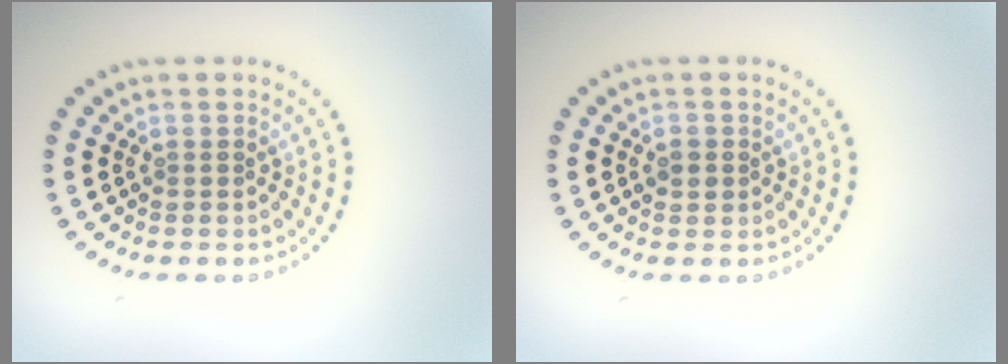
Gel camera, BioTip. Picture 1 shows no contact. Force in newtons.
{"total": 1.2, "press": 1.1, "slide": 0.4}